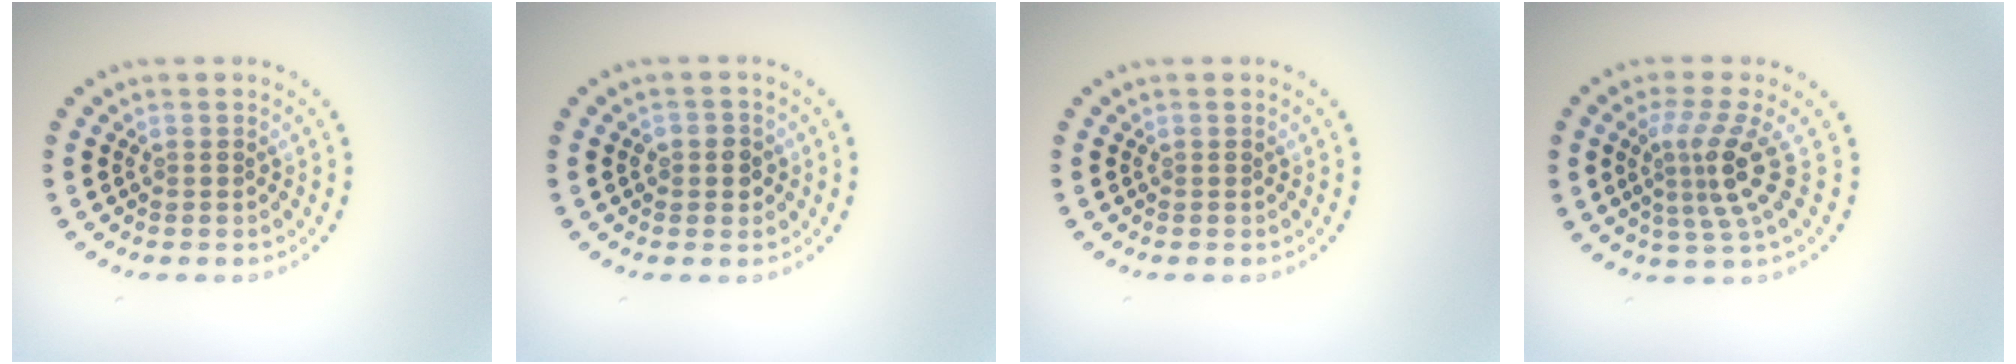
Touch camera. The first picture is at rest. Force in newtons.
{"total": 1.8, "press": 1.7, "slide": 0.6}
{"total": 0.0}
{"total": 4.0, "press": 2.6, "slide": 3.0}